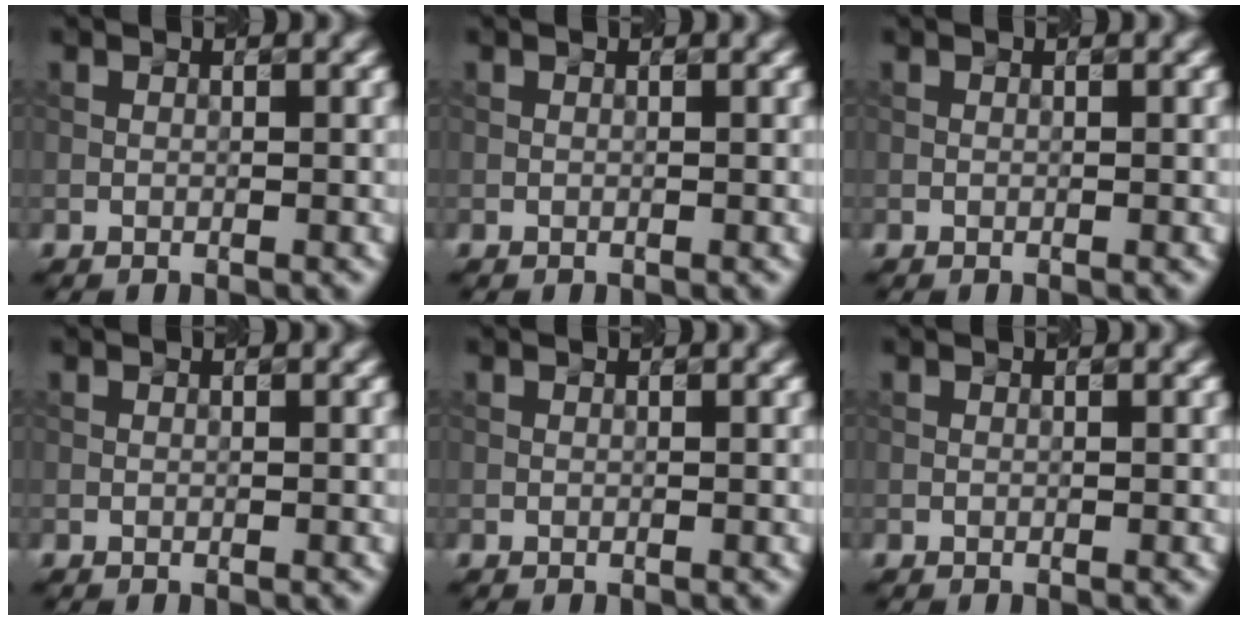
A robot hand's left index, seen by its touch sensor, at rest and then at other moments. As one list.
[{"total": 0.0}, {"total": 0.0}, {"total": 0.0}, {"total": 0.0}, {"total": 0.0}]